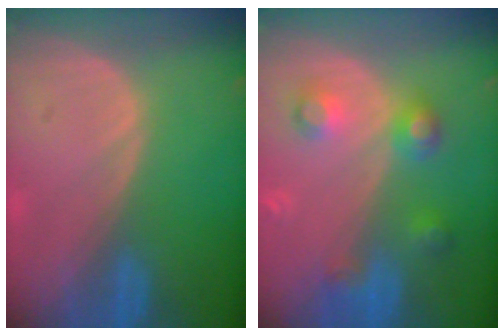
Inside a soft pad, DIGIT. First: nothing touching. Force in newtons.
{"total": 5.6, "press": 5.6, "slide": 0.3}